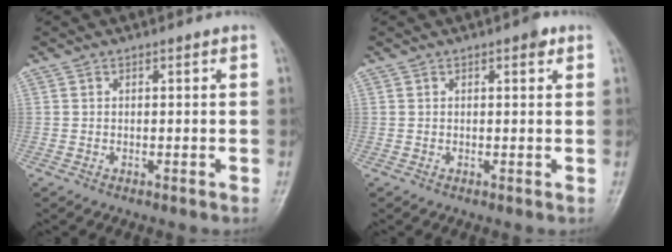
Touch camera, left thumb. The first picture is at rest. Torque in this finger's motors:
{"motor_torque": [0.14, -0.03, 0.18, -0.05, 0.00]}